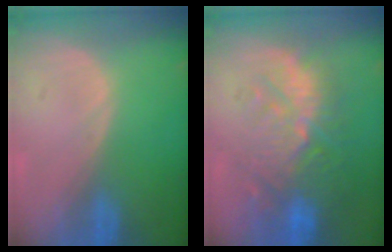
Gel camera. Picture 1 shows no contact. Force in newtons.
{"total": 11.2, "press": 9.9, "slide": 5.2}